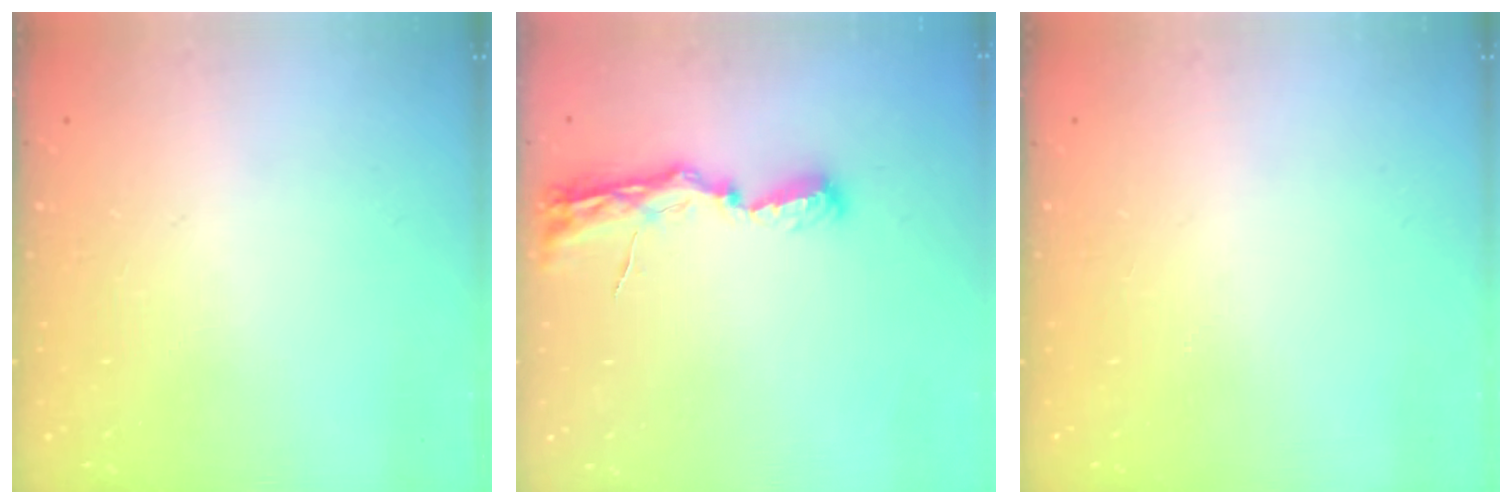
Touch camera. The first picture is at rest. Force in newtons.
{"total": 8.0, "press": 8.0, "slide": 0.7}
{"total": 0.0}